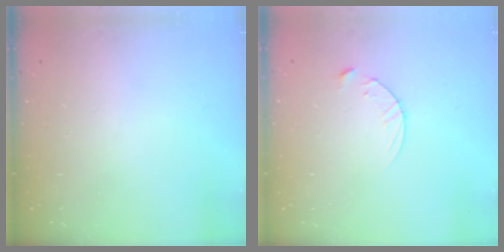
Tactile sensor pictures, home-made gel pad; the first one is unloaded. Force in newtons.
{"total": 5.4, "press": 5.4, "slide": 0.5}